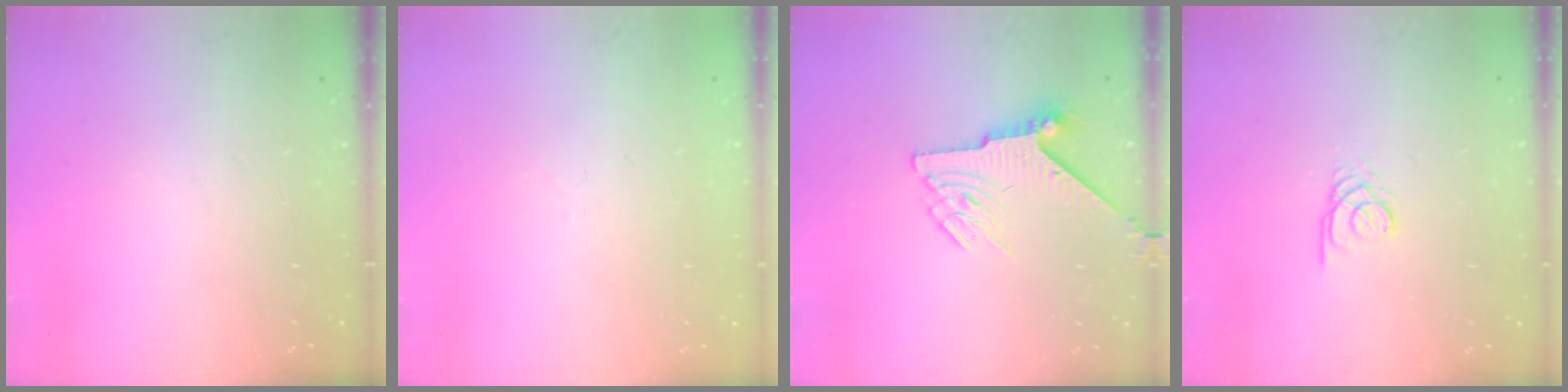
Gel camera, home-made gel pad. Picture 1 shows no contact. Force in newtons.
{"total": 2.0, "press": 1.9, "slide": 0.5}
{"total": 6.8, "press": 6.7, "slide": 0.9}
{"total": 2.3, "press": 2.3, "slide": 0.2}